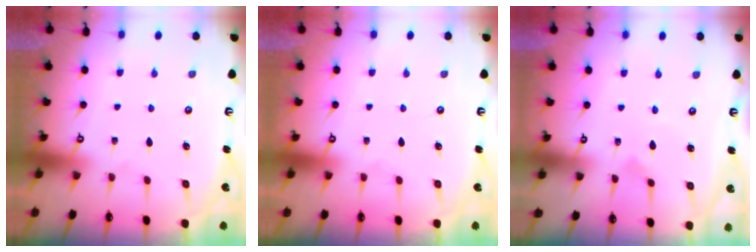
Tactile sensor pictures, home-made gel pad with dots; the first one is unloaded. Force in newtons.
{"total": 0.0}
{"total": 2.2, "press": 2.2, "slide": 0.1}